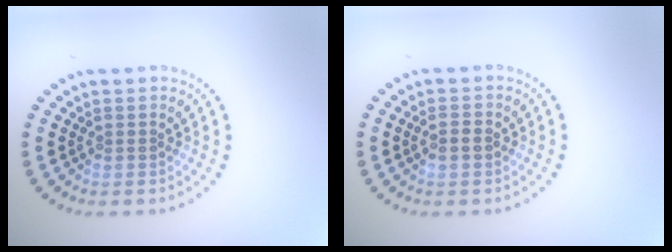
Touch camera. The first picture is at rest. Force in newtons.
{"total": 1.0, "press": 0.9, "slide": 0.3}